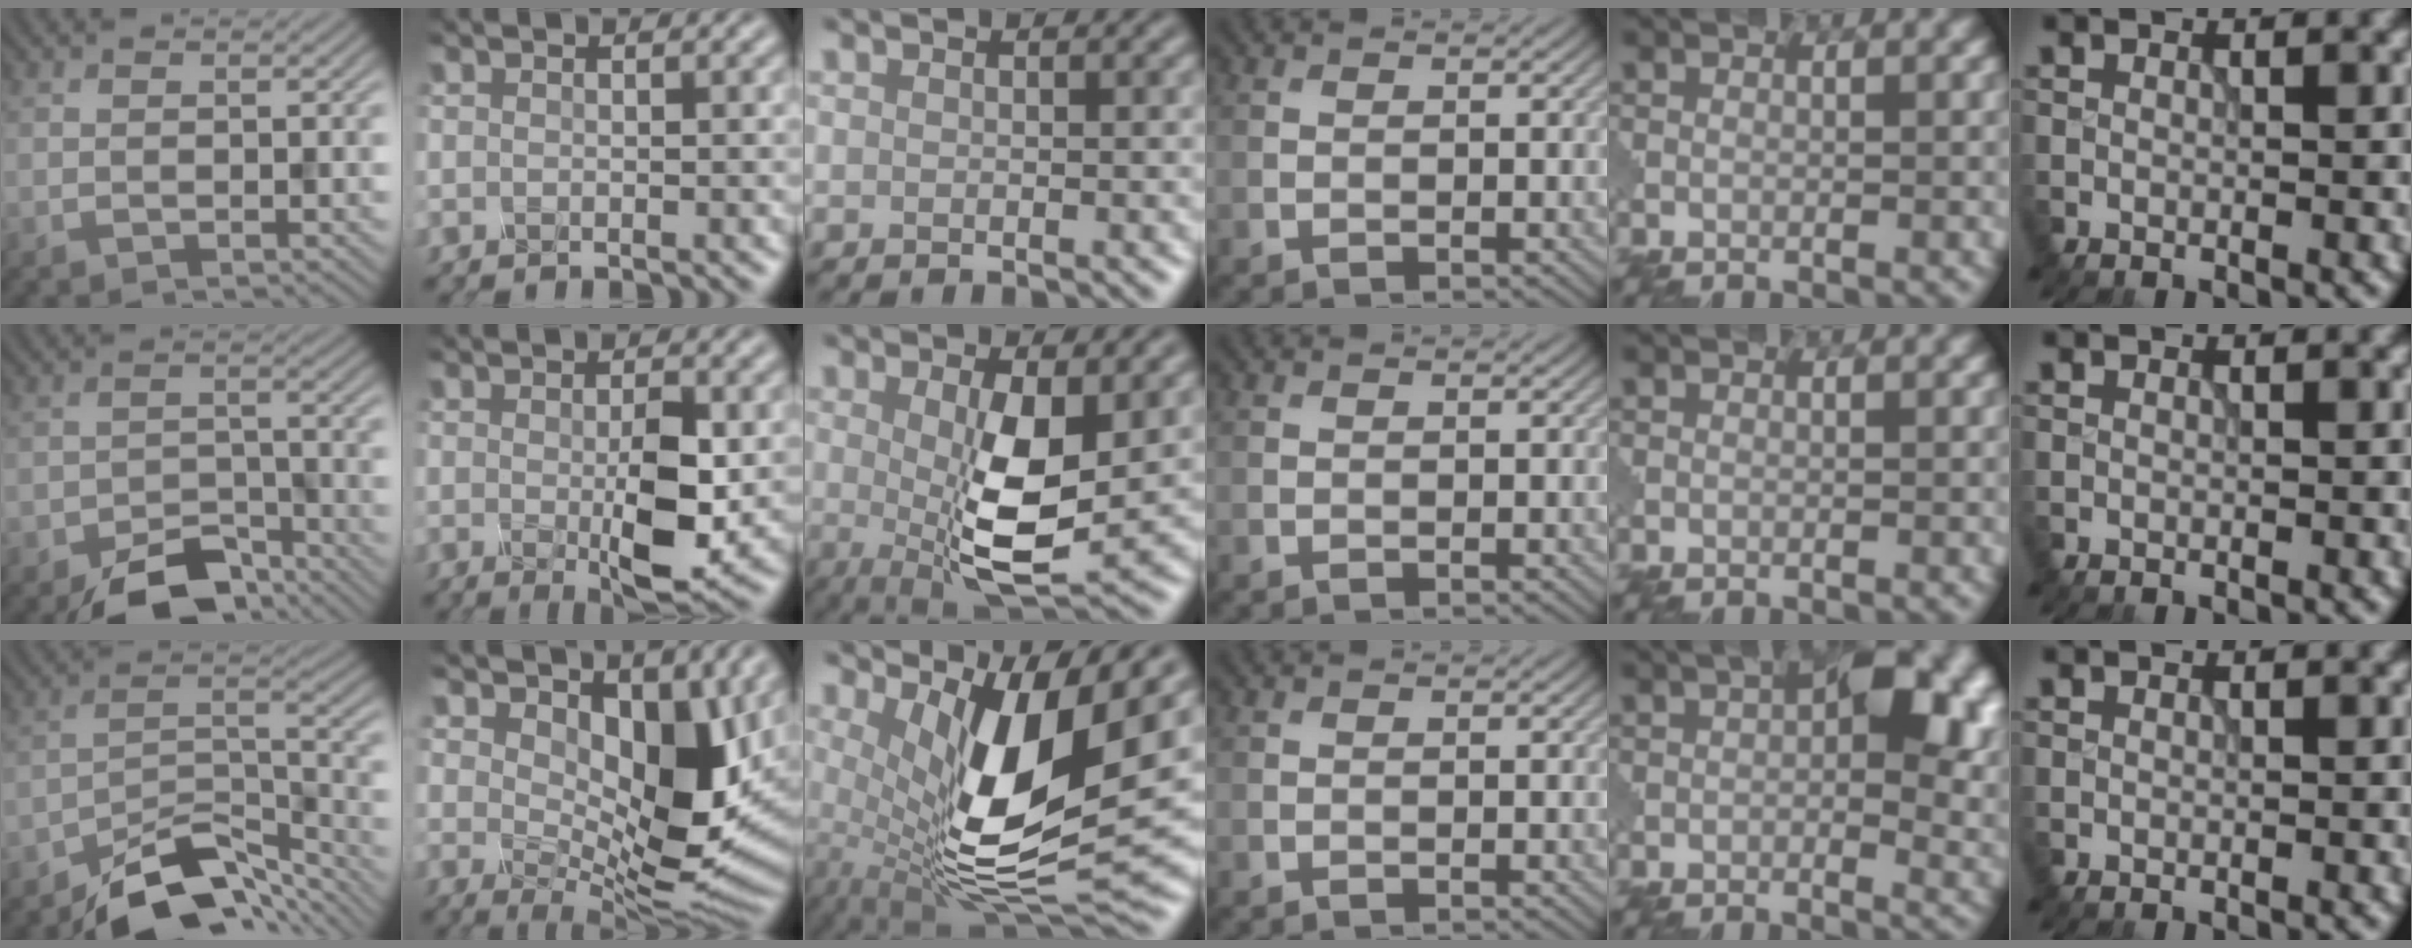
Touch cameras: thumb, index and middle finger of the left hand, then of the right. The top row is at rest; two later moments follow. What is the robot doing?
{"motion": "press", "object": "mechanical pencil"}